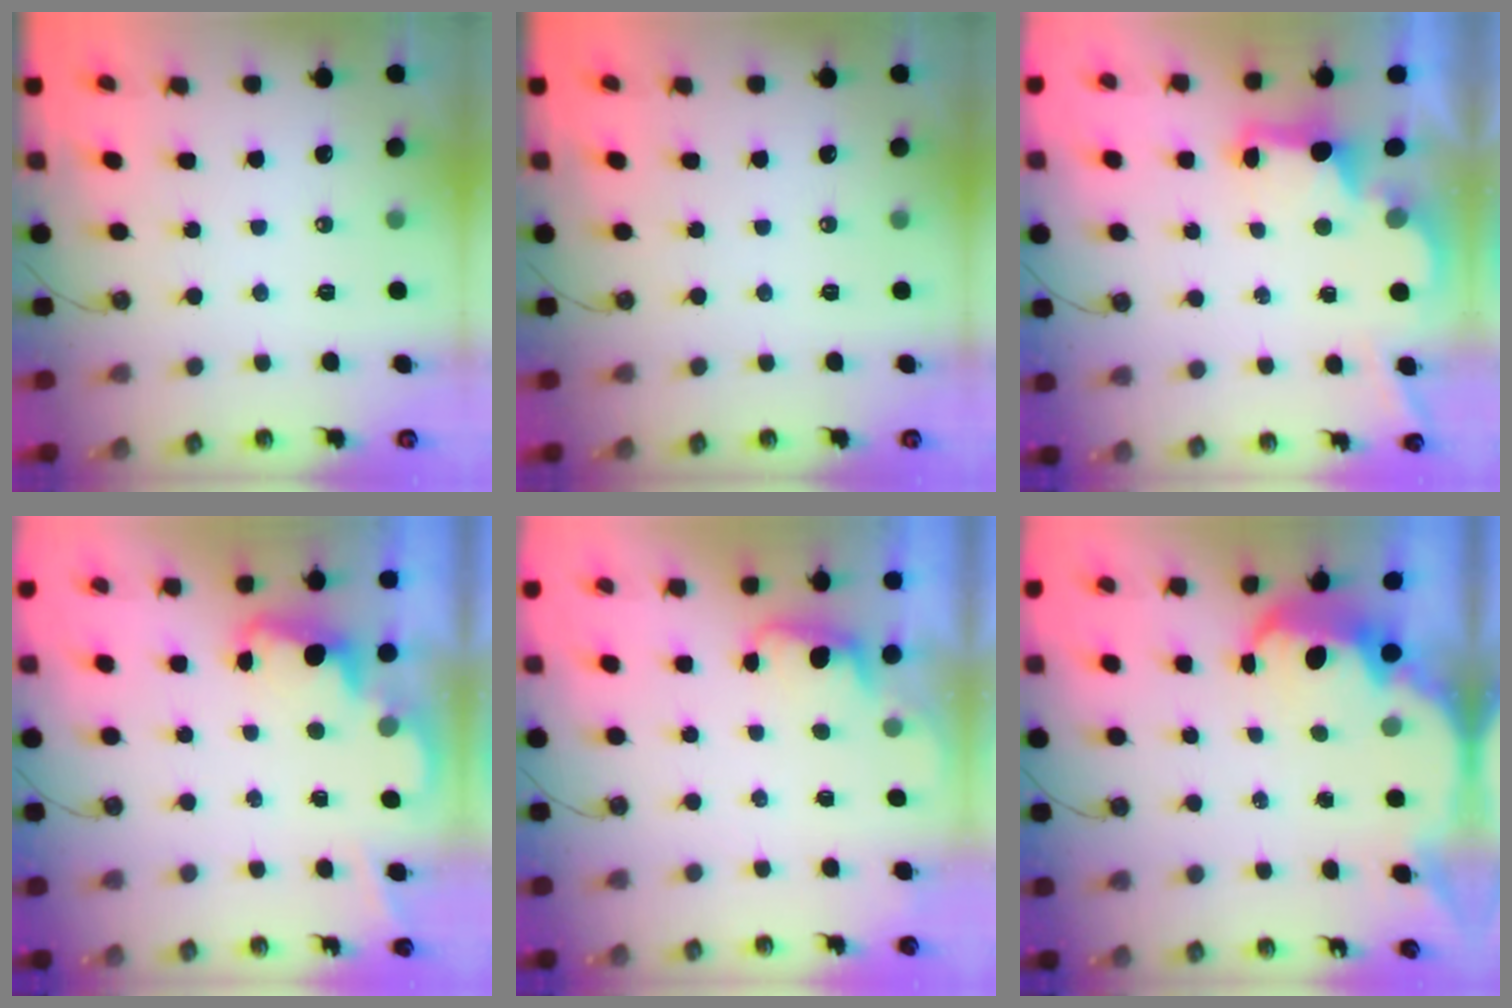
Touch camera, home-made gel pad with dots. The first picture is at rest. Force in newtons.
{"total": 0.0}
{"total": 2.6, "press": 2.5, "slide": 0.9}
{"total": 2.5, "press": 2.4, "slide": 0.5}
{"total": 1.2, "press": 1.0, "slide": 0.7}
{"total": 5.5, "press": 5.5, "slide": 0.5}